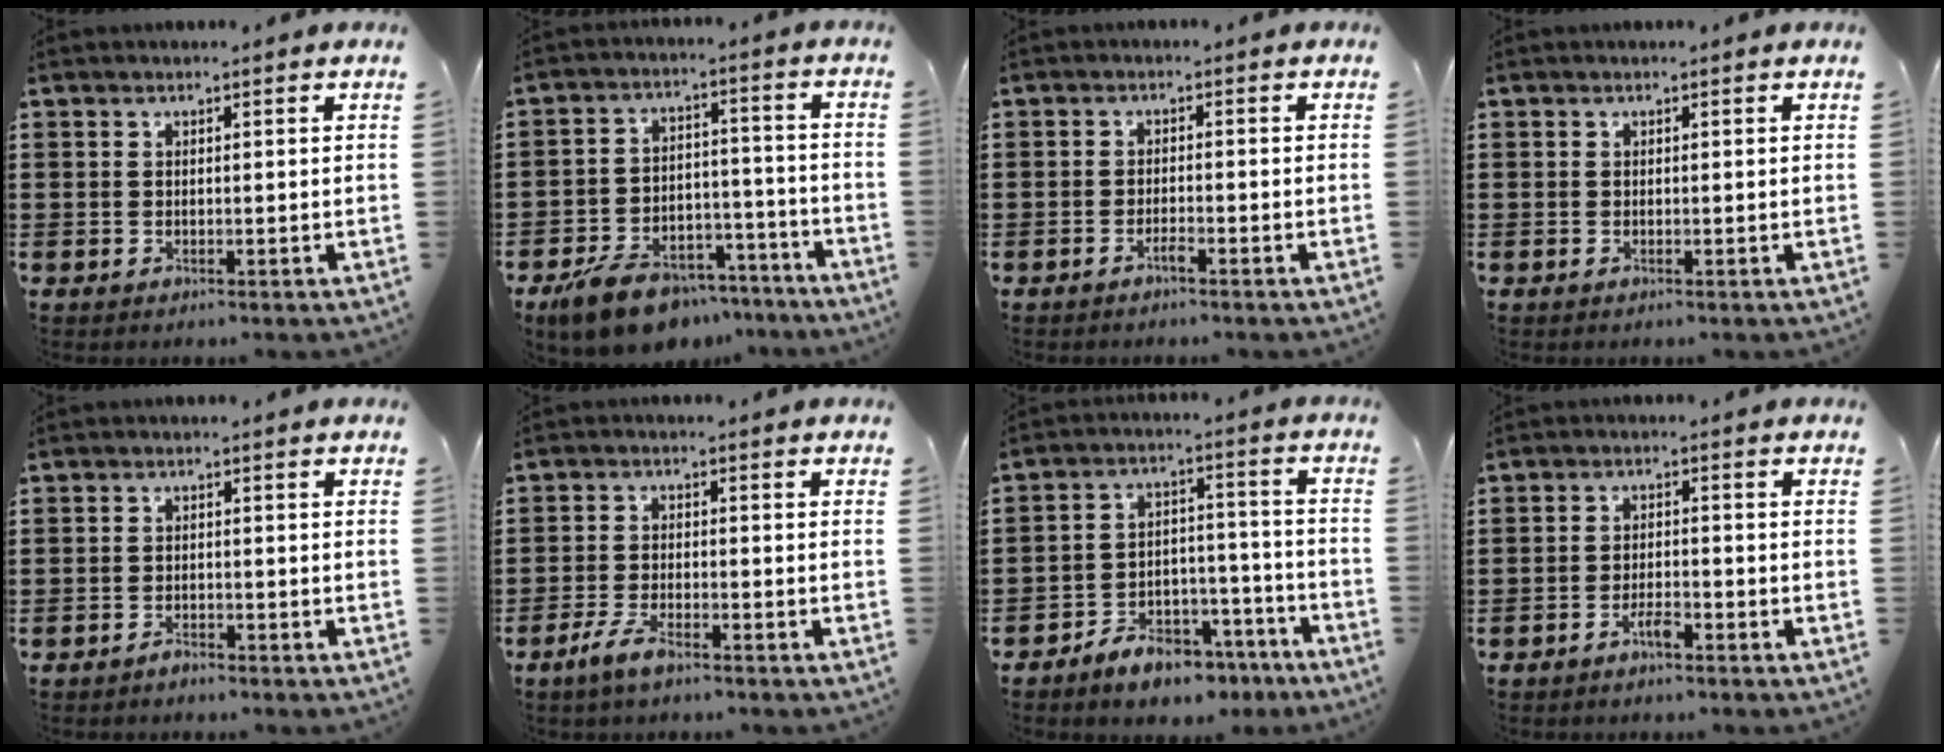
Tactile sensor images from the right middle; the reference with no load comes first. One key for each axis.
{"total": 8.8, "fx": -7.5, "fy": 3.5, "fz": 3.1, "tx": -0.058, "ty": 0.032, "tz": -0.141}
{"total": 1.6, "fx": -1.3, "fy": 0.1, "fz": 1.0, "tx": -0.019, "ty": -0.003, "tz": -0.024}
{"total": 0.0}
{"total": 1.3, "fx": -1.2, "fy": 0.3, "fz": 0.3, "tx": -0.010, "ty": -0.002, "tz": -0.024}
{"total": 3.9, "fx": -2.8, "fy": 1.0, "fz": 2.5, "tx": -0.062, "ty": 0.000, "tz": -0.058}
{"total": 6.3, "fx": -5.8, "fy": 1.9, "fz": 1.4, "tx": -0.017, "ty": 0.025, "tz": -0.111}
{"total": 2.8, "fx": -2.1, "fy": 0.6, "fz": 1.7, "tx": -0.037, "ty": 0.003, "tz": -0.042}